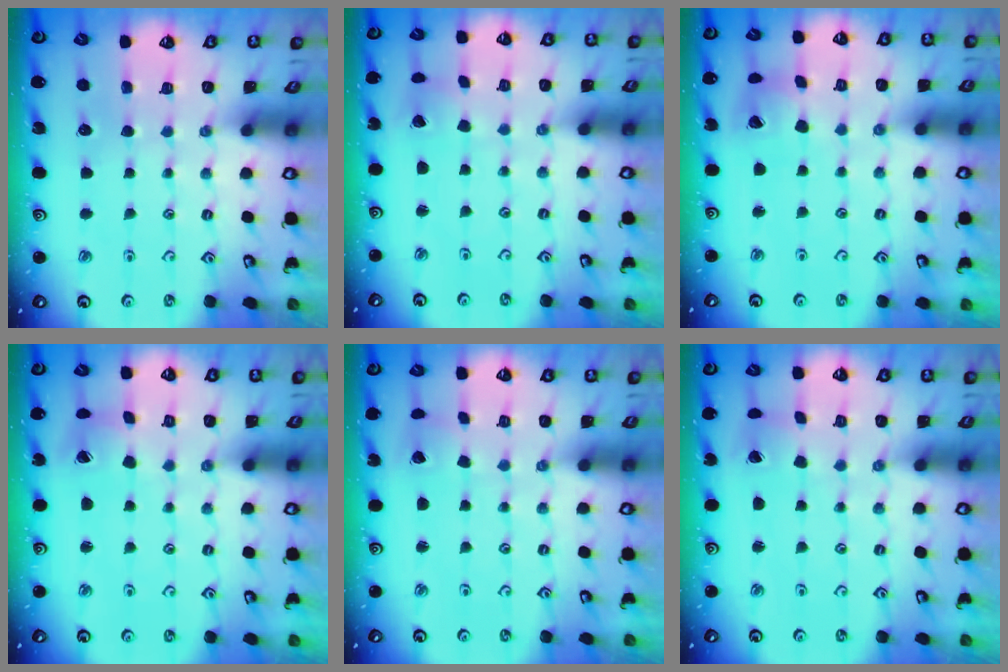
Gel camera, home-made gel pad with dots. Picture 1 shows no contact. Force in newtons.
{"total": 2.7, "press": 2.7, "slide": 0.5}
{"total": 8.6, "press": 8.5, "slide": 1.2}
{"total": 4.8, "press": 4.8, "slide": 0.5}
{"total": 2.9, "press": 2.9, "slide": 0.1}
{"total": 1.2, "press": 1.1, "slide": 0.3}